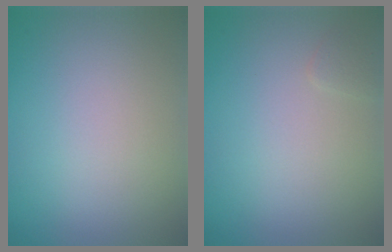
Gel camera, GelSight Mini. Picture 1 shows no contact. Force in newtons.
{"total": 0.6, "press": 0.6, "slide": 0.1}